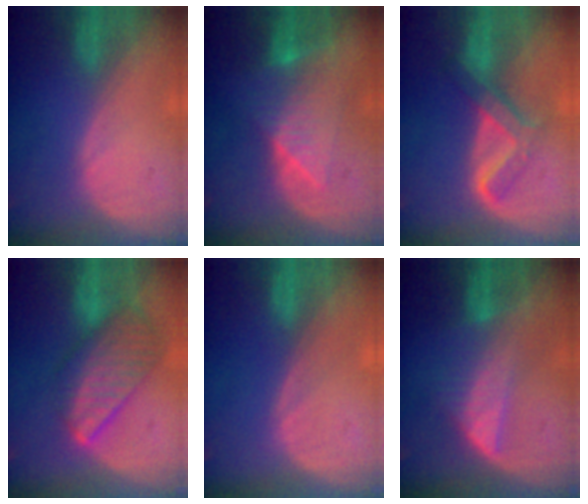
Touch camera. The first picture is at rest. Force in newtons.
{"total": 7.8, "press": 7.1, "slide": 3.0}
{"total": 6.8, "press": 5.7, "slide": 3.7}
{"total": 9.5, "press": 8.3, "slide": 4.6}
{"total": 0.0}
{"total": 6.7, "press": 5.9, "slide": 3.2}